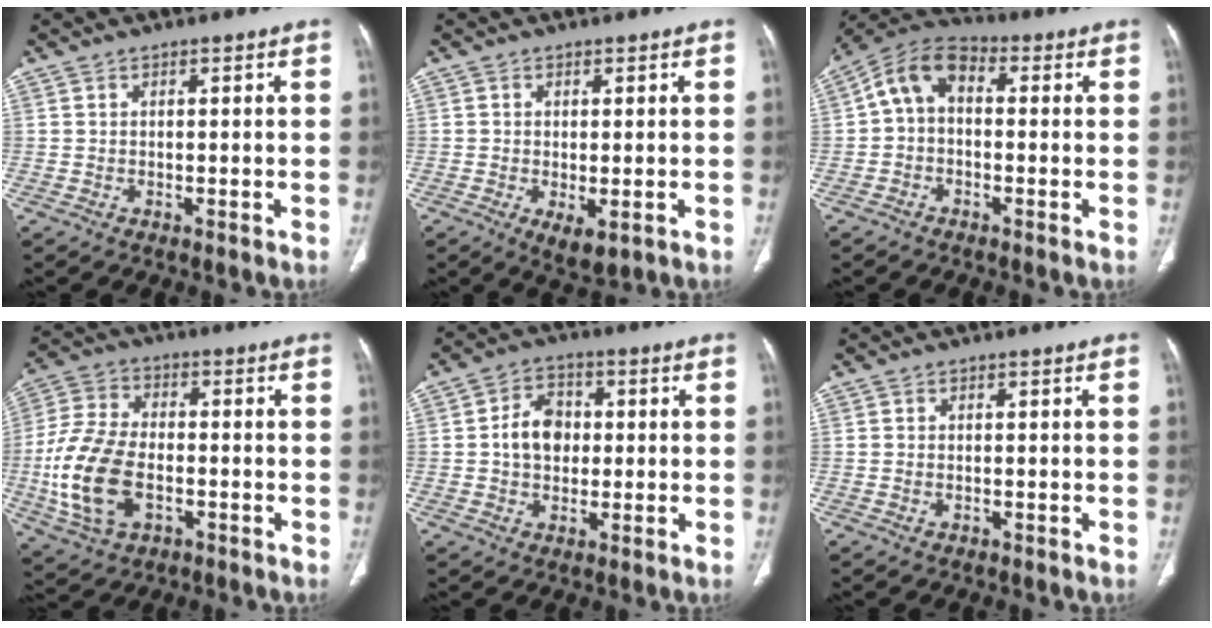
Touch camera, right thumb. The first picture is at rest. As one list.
[{"total": 4.3, "force": [-1.3, 2.0, 3.6], "torque": [-0.059, -0.013, -0.011]}, {"total": 8.5, "force": [0.4, 5.8, 6.2], "torque": [-0.101, 0.033, -0.010]}, {"total": 15.9, "force": [-3.5, 9.8, 12.0], "torque": [-0.249, 0.012, -0.062]}, {"total": 7.8, "force": [0.2, 6.1, 4.9], "torque": [-0.057, 0.013, 0.000]}, {"total": 0.7, "force": [-0.2, 0.5, 0.4], "torque": [-0.013, 0.004, -0.001]}]